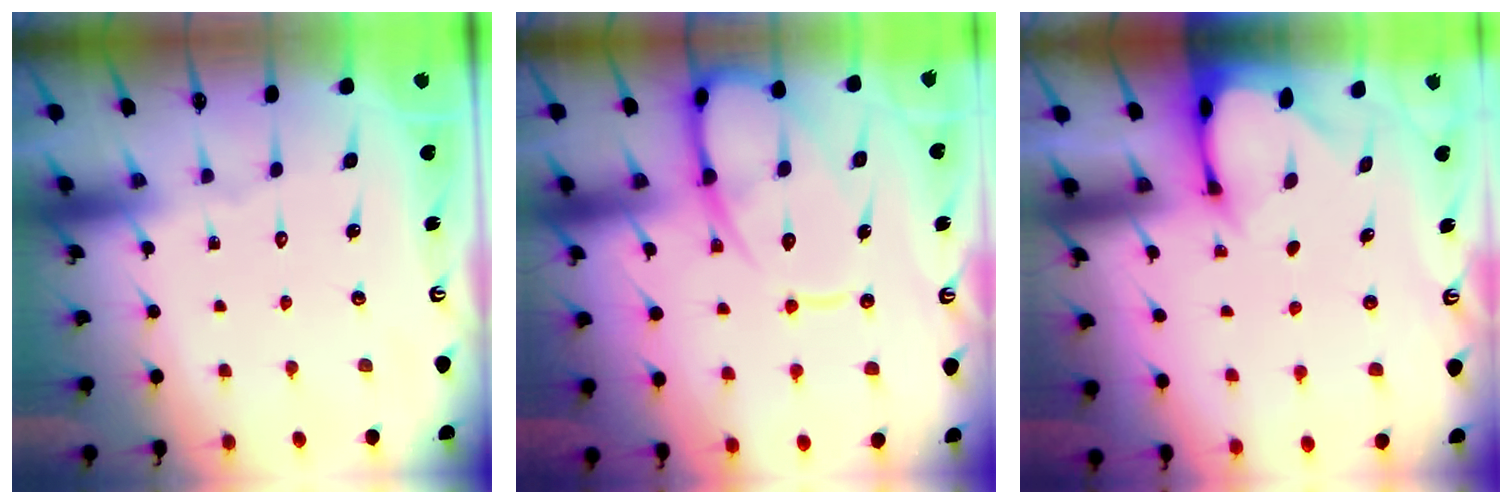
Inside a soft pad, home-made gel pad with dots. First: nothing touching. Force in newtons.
{"total": 13.3, "press": 13.3, "slide": 1.3}
{"total": 2.0, "press": 2.0, "slide": 0.1}